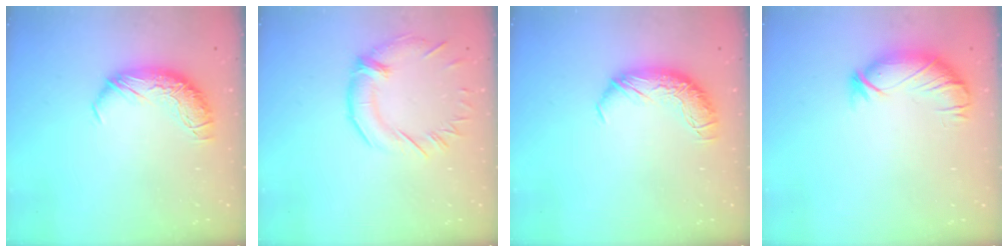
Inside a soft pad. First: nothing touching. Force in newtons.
{"total": 0.8, "press": 0.4, "slide": 0.7}
{"total": 0.0}
{"total": 3.3, "press": 3.0, "slide": 1.5}